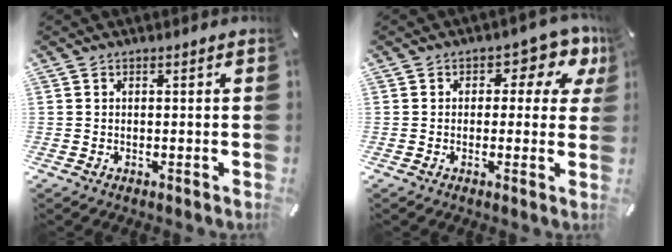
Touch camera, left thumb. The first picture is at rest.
{"total": 6.8, "force": [2.4, 4.3, 4.7], "torque": [-0.051, -0.016, 0.034]}